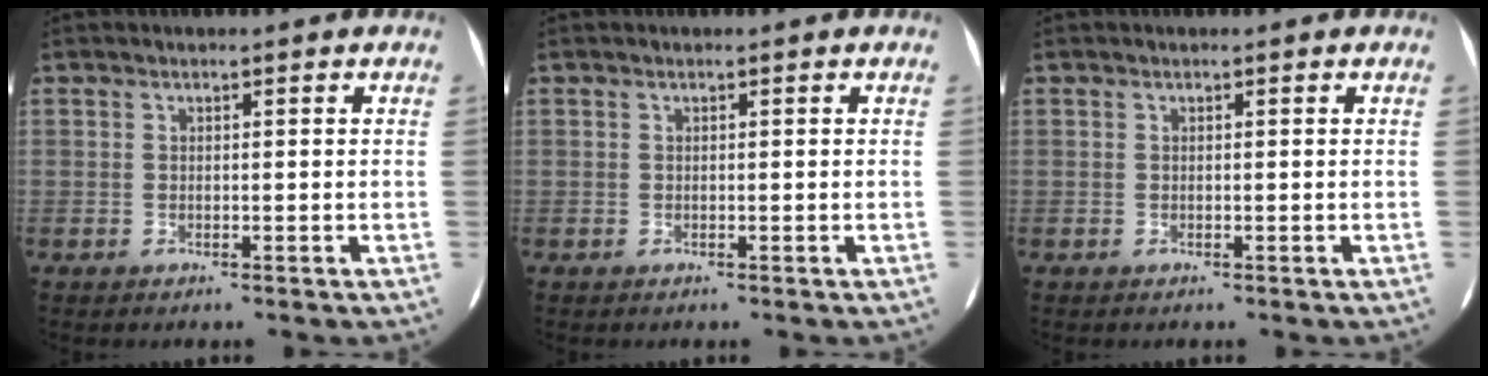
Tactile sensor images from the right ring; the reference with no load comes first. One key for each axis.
{"total": 0.0}
{"total": 0.0}